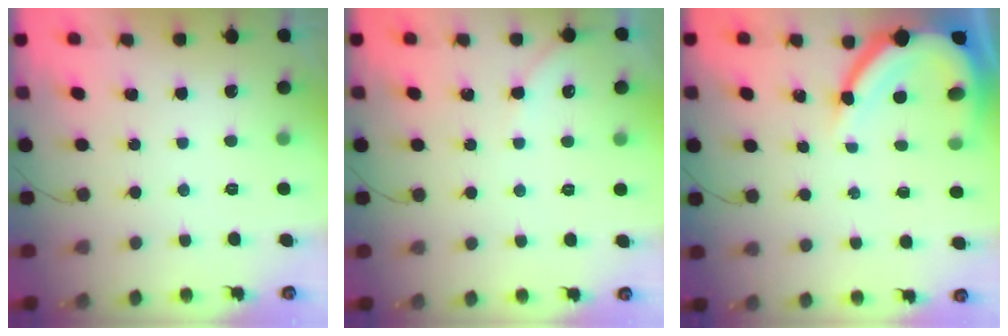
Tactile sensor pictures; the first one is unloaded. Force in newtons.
{"total": 2.4, "press": 2.4, "slide": 0.4}
{"total": 10.3, "press": 10.2, "slide": 1.2}